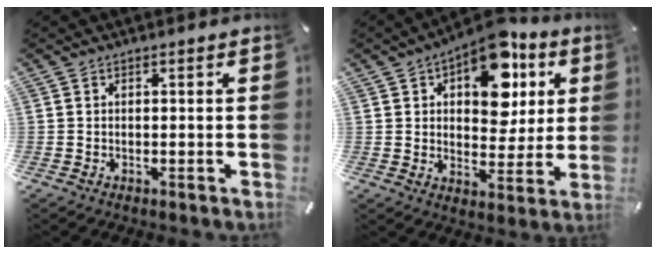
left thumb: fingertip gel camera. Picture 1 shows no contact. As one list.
[{"total": 14.1, "force": [7.1, 8.4, 8.8], "torque": [-0.119, -0.038, 0.123]}]